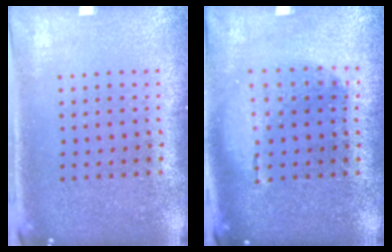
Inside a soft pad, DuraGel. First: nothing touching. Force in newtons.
{"total": 1.3, "press": 1.1, "slide": 0.6}